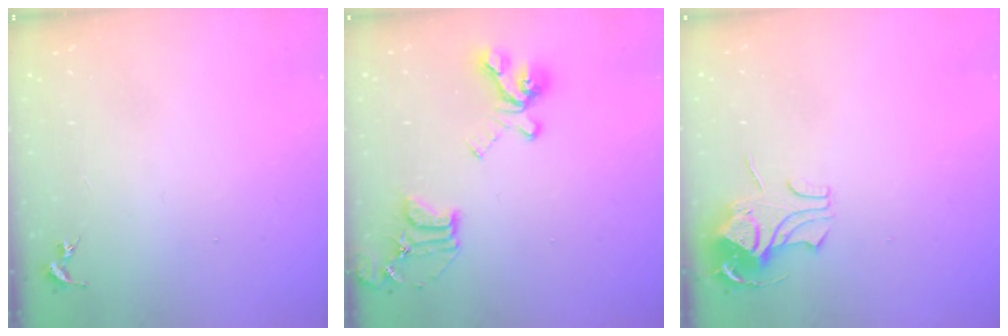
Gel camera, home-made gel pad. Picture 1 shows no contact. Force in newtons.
{"total": 18.0, "press": 17.9, "slide": 1.9}
{"total": 8.9, "press": 8.9, "slide": 0.7}